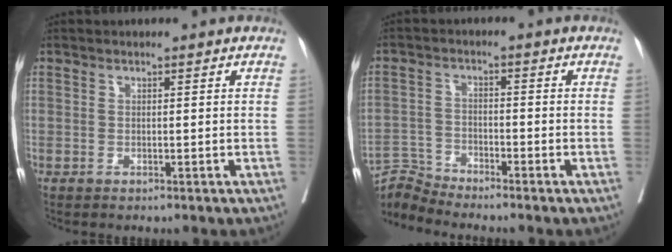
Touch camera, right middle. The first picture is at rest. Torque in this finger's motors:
{"motor_torque": [-0.19, 0.22, -0.14, -0.04]}